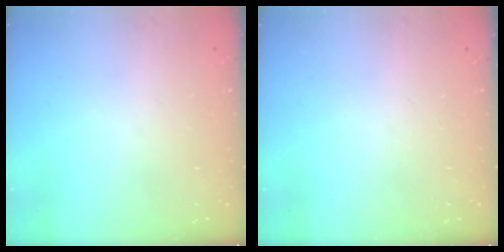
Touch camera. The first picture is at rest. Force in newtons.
{"total": 0.0}